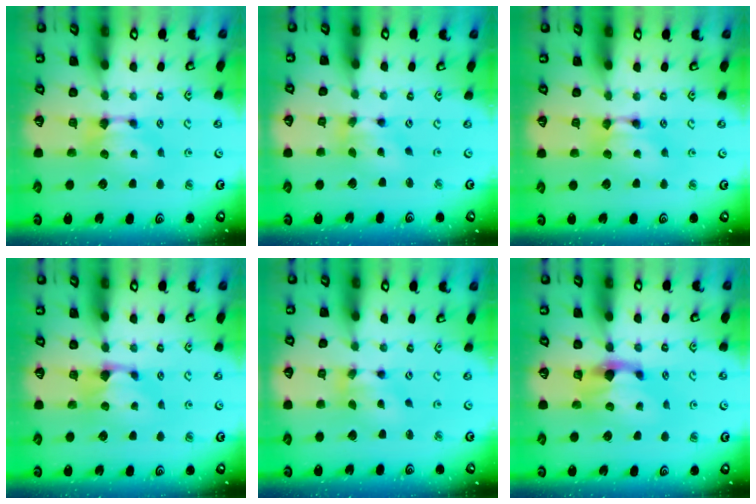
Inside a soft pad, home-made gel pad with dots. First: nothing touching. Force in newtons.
{"total": 4.1, "press": 3.6, "slide": 1.8}
{"total": 1.7, "press": 1.6, "slide": 0.2}
{"total": 0.9, "press": 0.5, "slide": 0.7}
{"total": 3.2, "press": 2.7, "slide": 1.8}
{"total": 2.2, "press": 1.7, "slide": 1.4}